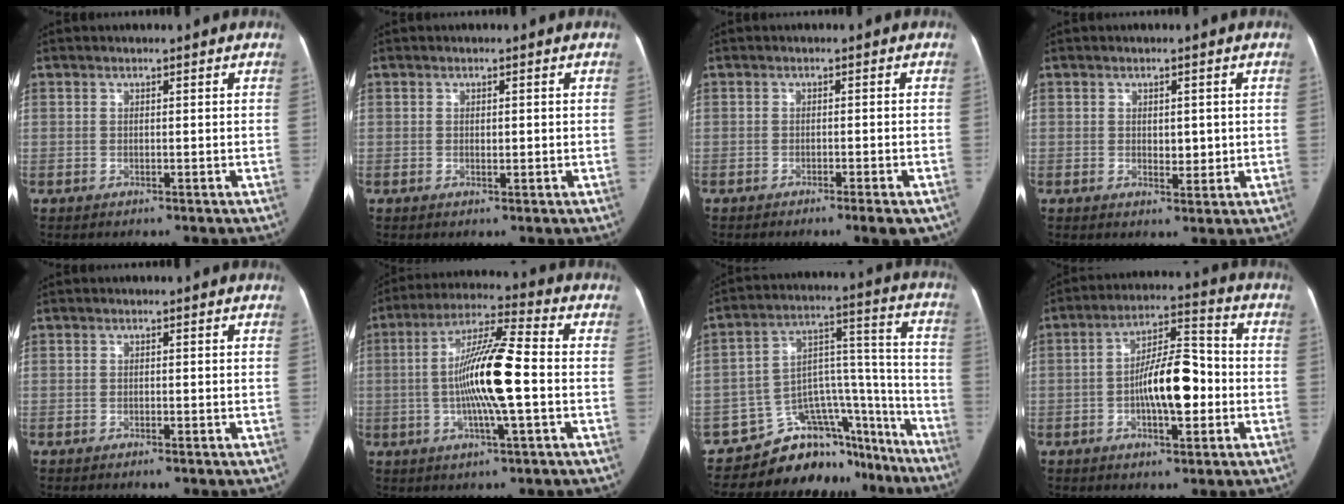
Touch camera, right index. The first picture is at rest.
{"total": 1.2, "force": [0.0, 0.4, 1.1], "torque": [-0.018, -0.002, 0.001]}
{"total": 3.3, "force": [-2.2, 0.3, 2.5], "torque": [-0.029, -0.003, -0.028]}
{"total": 2.8, "force": [0.3, 1.6, 2.3], "torque": [-0.029, -0.005, 0.007]}
{"total": 0.9, "force": [-0.7, 0.1, 0.7], "torque": [-0.011, -0.002, -0.008]}
{"total": 13.1, "force": [-1.5, 0.8, 13.0], "torque": [-0.244, 0.005, -0.032]}
{"total": 19.2, "force": [-16.4, 9.0, 4.2], "torque": [-0.048, 0.088, -0.233]}
{"total": 11.2, "force": [-2.0, 3.6, 10.4], "torque": [-0.182, 0.023, -0.031]}